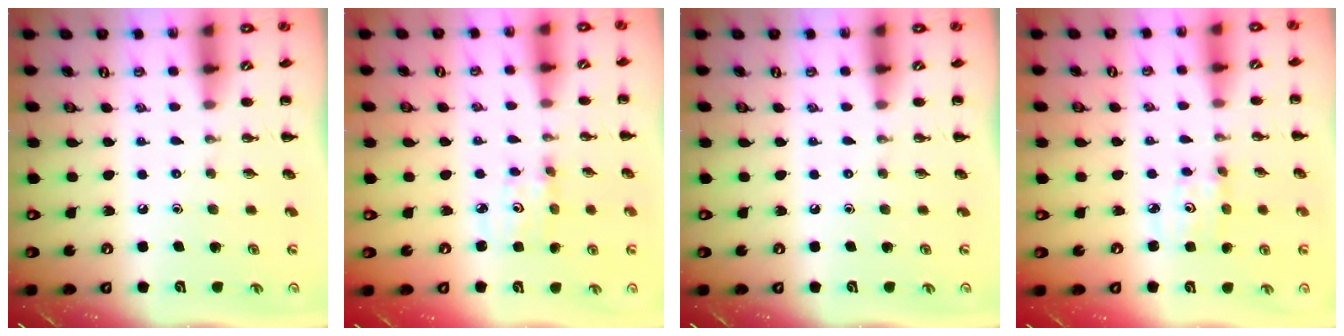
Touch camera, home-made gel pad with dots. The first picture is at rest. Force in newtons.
{"total": 2.6, "press": 2.6, "slide": 0.3}
{"total": 0.0}
{"total": 2.6, "press": 2.6, "slide": 0.3}